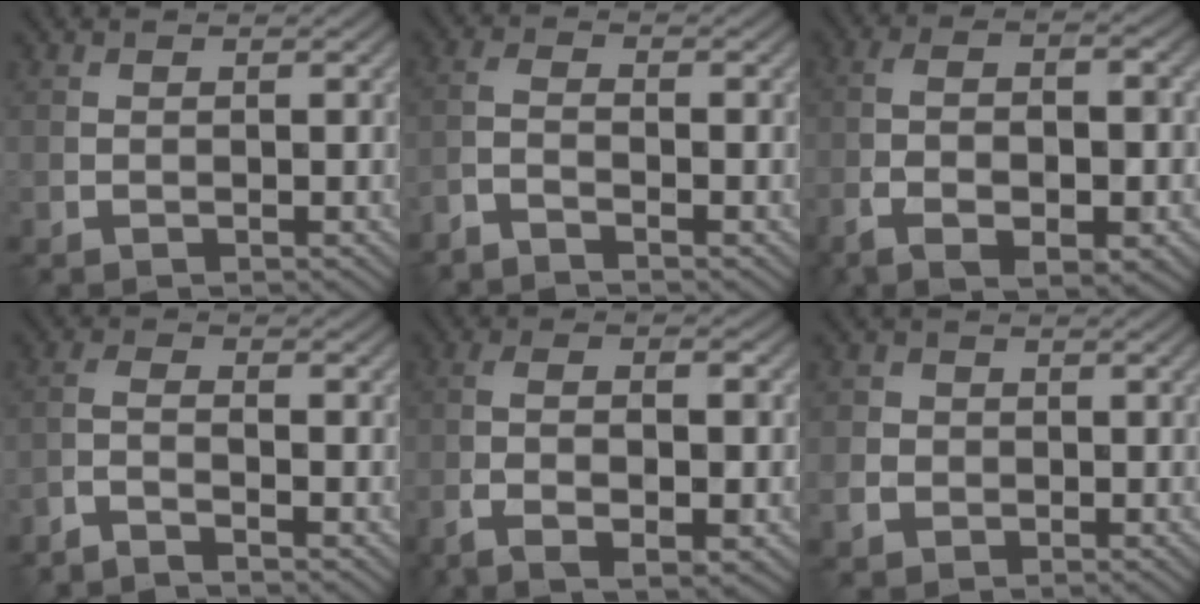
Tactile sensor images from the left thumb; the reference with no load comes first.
{"total": 2.7, "force": [-2.3, 0.3, 1.4], "torque": [-0.031, -0.003, -0.057]}
{"total": 9.7, "force": [-4.1, 3.3, 8.1], "torque": [-0.157, -0.016, -0.058]}
{"total": 2.8, "force": [-2.2, 0.3, 1.6], "torque": [-0.032, -0.001, -0.058]}
{"total": 7.5, "force": [-3.1, 2.3, 6.4], "torque": [-0.129, -0.010, -0.046]}
{"total": 2.7, "force": [-0.6, 2.6, 0.7], "torque": [-0.014, -0.003, -0.016]}